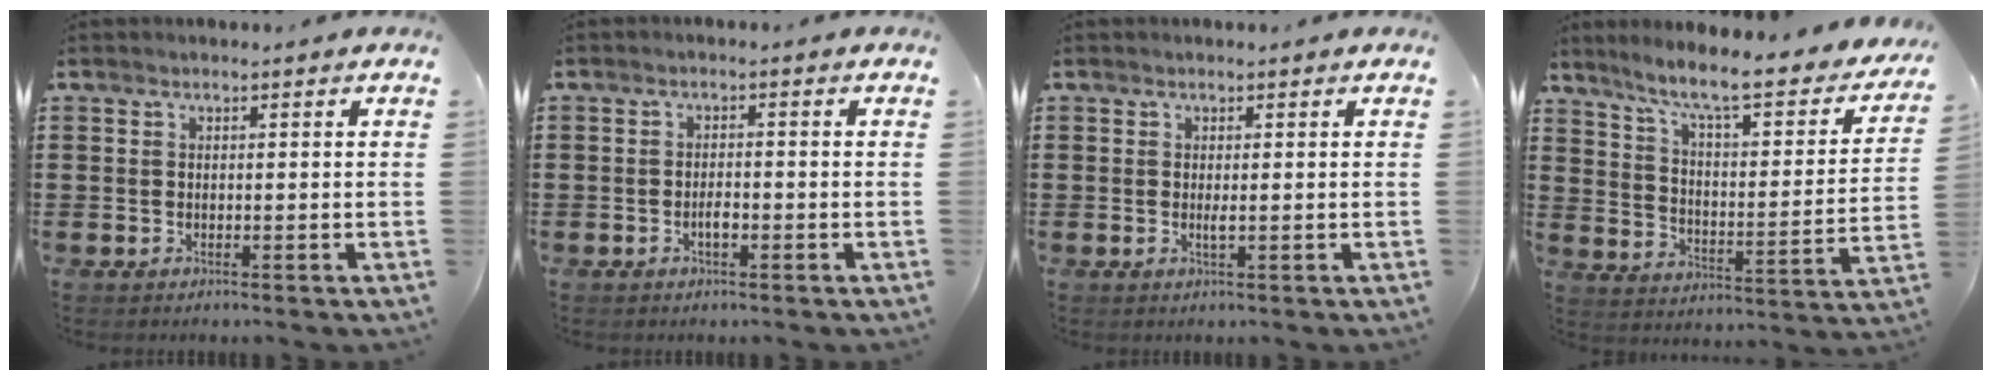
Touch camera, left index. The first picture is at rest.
{"total": 1.9, "force": [-0.8, 0.7, 1.6], "torque": [-0.031, 0.002, -0.015]}
{"total": 1.2, "force": [0.0, 0.1, 1.2], "torque": [-0.021, -0.004, -0.001]}
{"total": 8.6, "force": [7.1, 0.4, 4.9], "torque": [-0.116, -0.054, 0.113]}